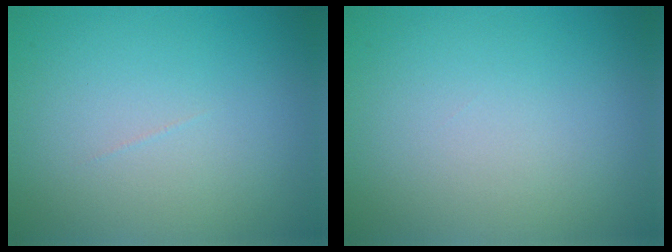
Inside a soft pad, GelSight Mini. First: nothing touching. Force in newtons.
{"total": 0.0}